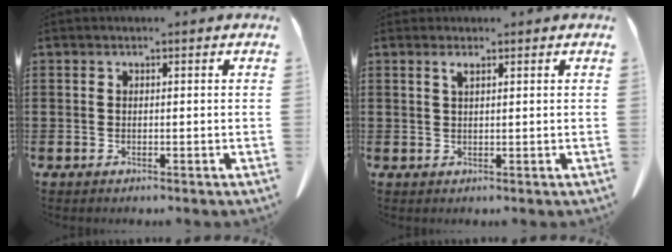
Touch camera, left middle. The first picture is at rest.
{"total": 1.4, "force": [0.9, 0.3, 1.1], "torque": [-0.024, 0.001, 0.015]}